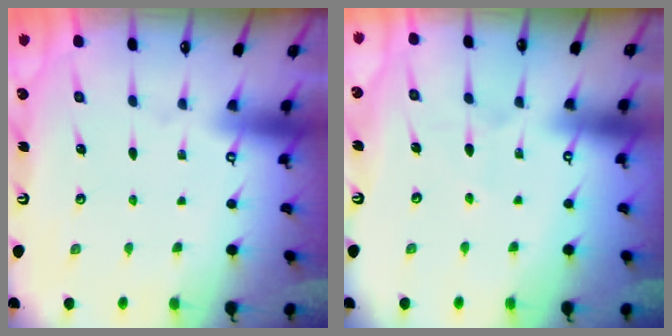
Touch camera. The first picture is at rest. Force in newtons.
{"total": 4.7, "press": 4.7, "slide": 0.5}